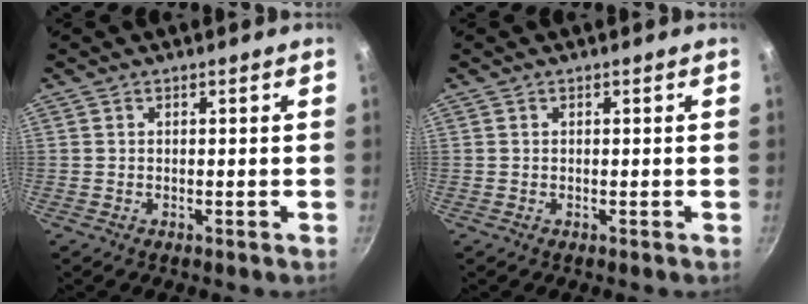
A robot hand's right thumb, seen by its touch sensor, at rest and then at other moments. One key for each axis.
{"total": 0.0}